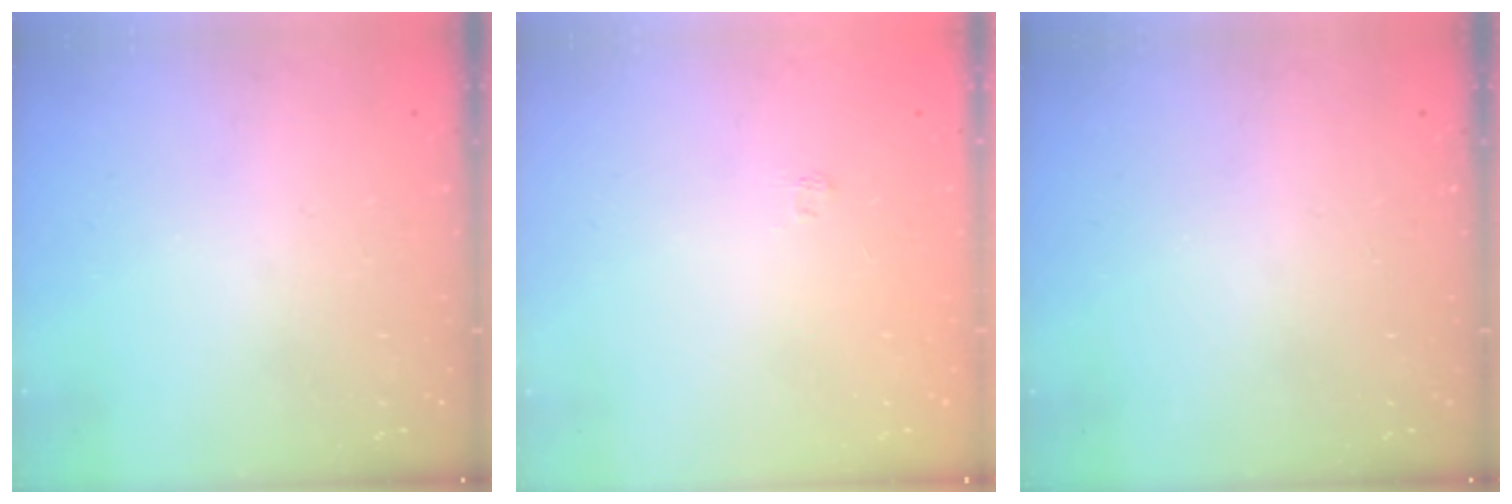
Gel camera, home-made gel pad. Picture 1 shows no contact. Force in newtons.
{"total": 1.8, "press": 1.4, "slide": 1.1}
{"total": 0.0}